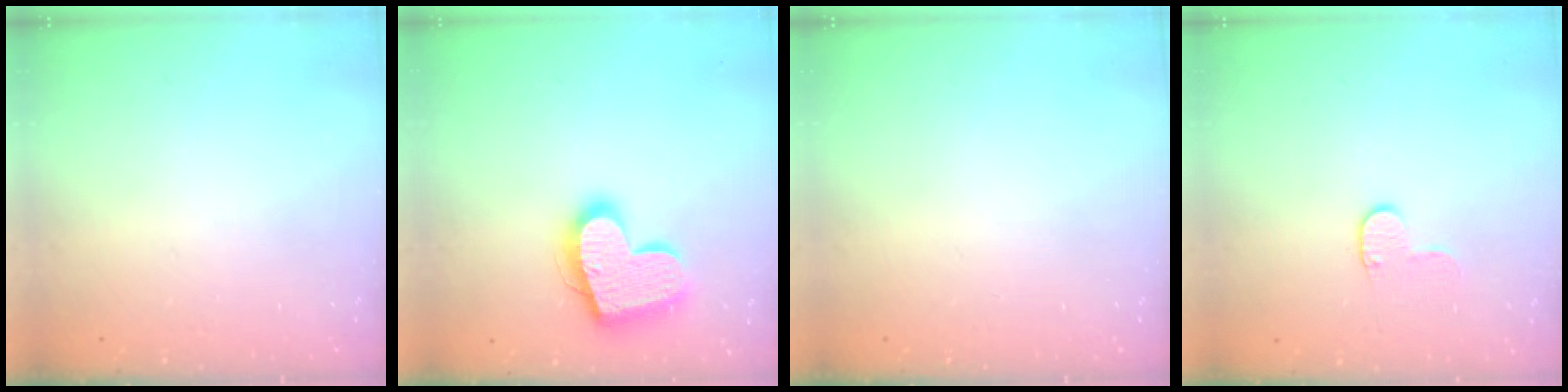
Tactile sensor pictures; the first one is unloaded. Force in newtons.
{"total": 18.3, "press": 18.2, "slide": 1.4}
{"total": 0.0}
{"total": 5.1, "press": 5.1, "slide": 0.5}